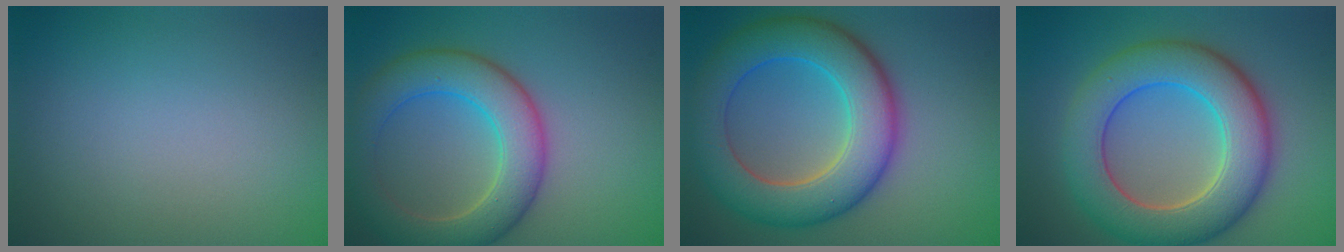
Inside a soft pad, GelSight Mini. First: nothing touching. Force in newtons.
{"total": 7.0, "press": 7.0, "slide": 0.5}
{"total": 9.1, "press": 9.1, "slide": 0.3}
{"total": 9.1, "press": 9.1, "slide": 0.5}